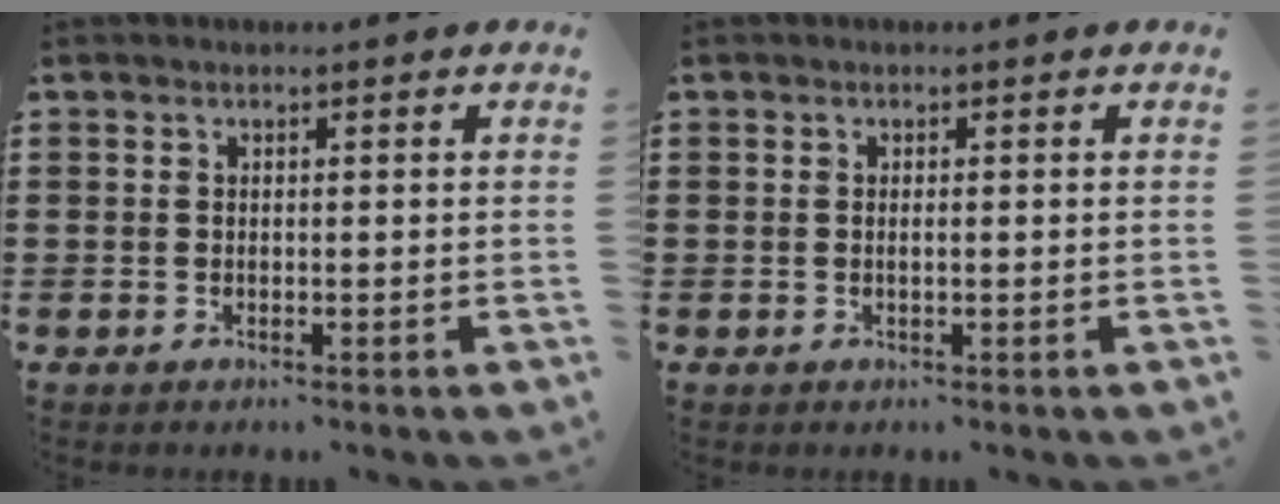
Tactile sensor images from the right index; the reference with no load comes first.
{"total": 0.6, "force": [0.0, 0.1, 0.6], "torque": [-0.012, -0.003, 0.000]}